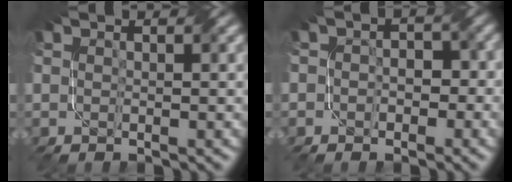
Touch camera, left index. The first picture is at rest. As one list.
[{"total": 2.3, "force": [-0.4, 1.9, 1.3], "torque": [0.002, 0.002, -0.015]}]